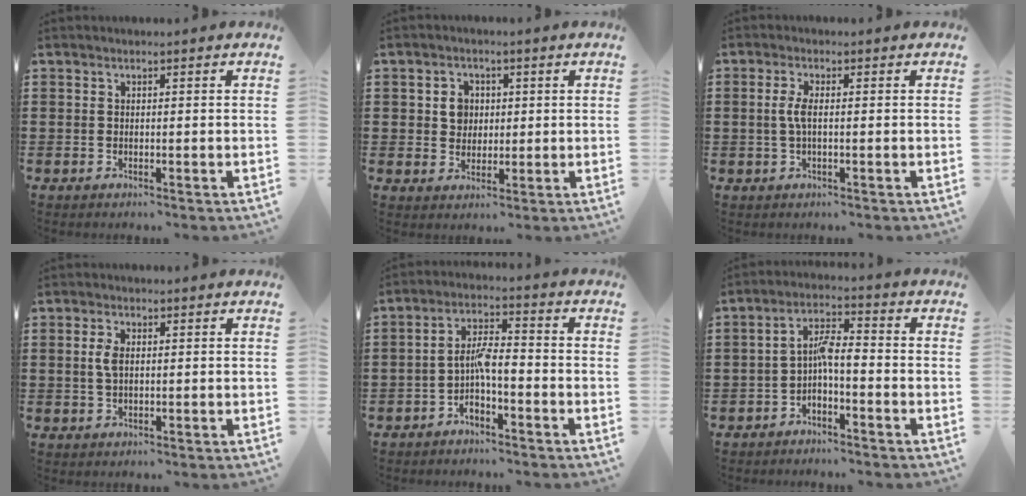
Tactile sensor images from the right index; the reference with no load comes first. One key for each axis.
{"total": 3.9, "fx": 0.8, "fy": 3.4, "fz": 1.8, "tx": -0.040, "ty": 0.010, "tz": 0.009}
{"total": 2.8, "fx": -0.1, "fy": 0.6, "fz": 2.8, "tx": -0.067, "ty": -0.006, "tz": -0.009}
{"total": 2.8, "fx": 0.4, "fy": 1.4, "fz": 2.4, "tx": -0.059, "ty": 0.004, "tz": 0.004}
{"total": 4.8, "fx": -2.0, "fy": 1.6, "fz": 4.0, "tx": -0.082, "ty": 0.013, "tz": -0.043}
{"total": 4.3, "fx": -1.4, "fy": 1.4, "fz": 3.8, "tx": -0.075, "ty": 0.014, "tz": -0.029}